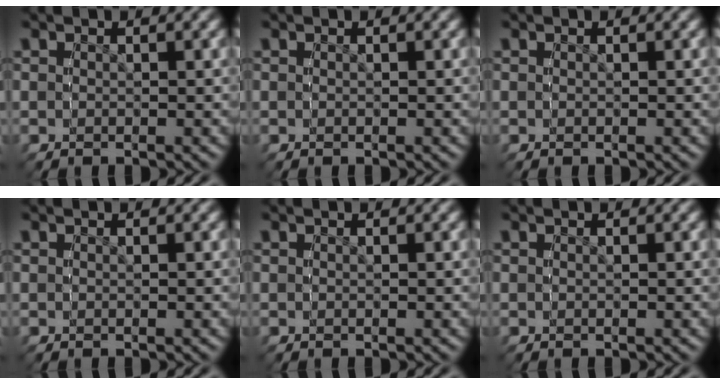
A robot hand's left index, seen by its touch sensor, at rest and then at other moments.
{"total": 0.0}
{"total": 0.0}
{"total": 0.0}
{"total": 0.0}
{"total": 0.0}